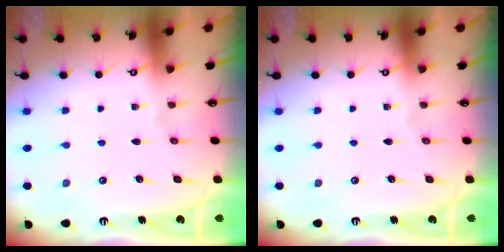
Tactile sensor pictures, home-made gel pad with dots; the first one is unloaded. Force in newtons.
{"total": 0.0}